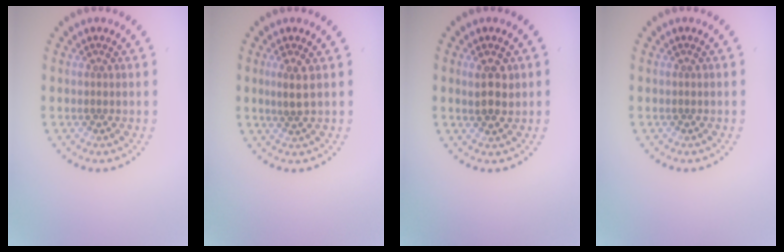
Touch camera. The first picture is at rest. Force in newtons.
{"total": 1.8, "press": 1.6, "slide": 0.8}
{"total": 2.3, "press": 2.3, "slide": 0.6}
{"total": 0.0}